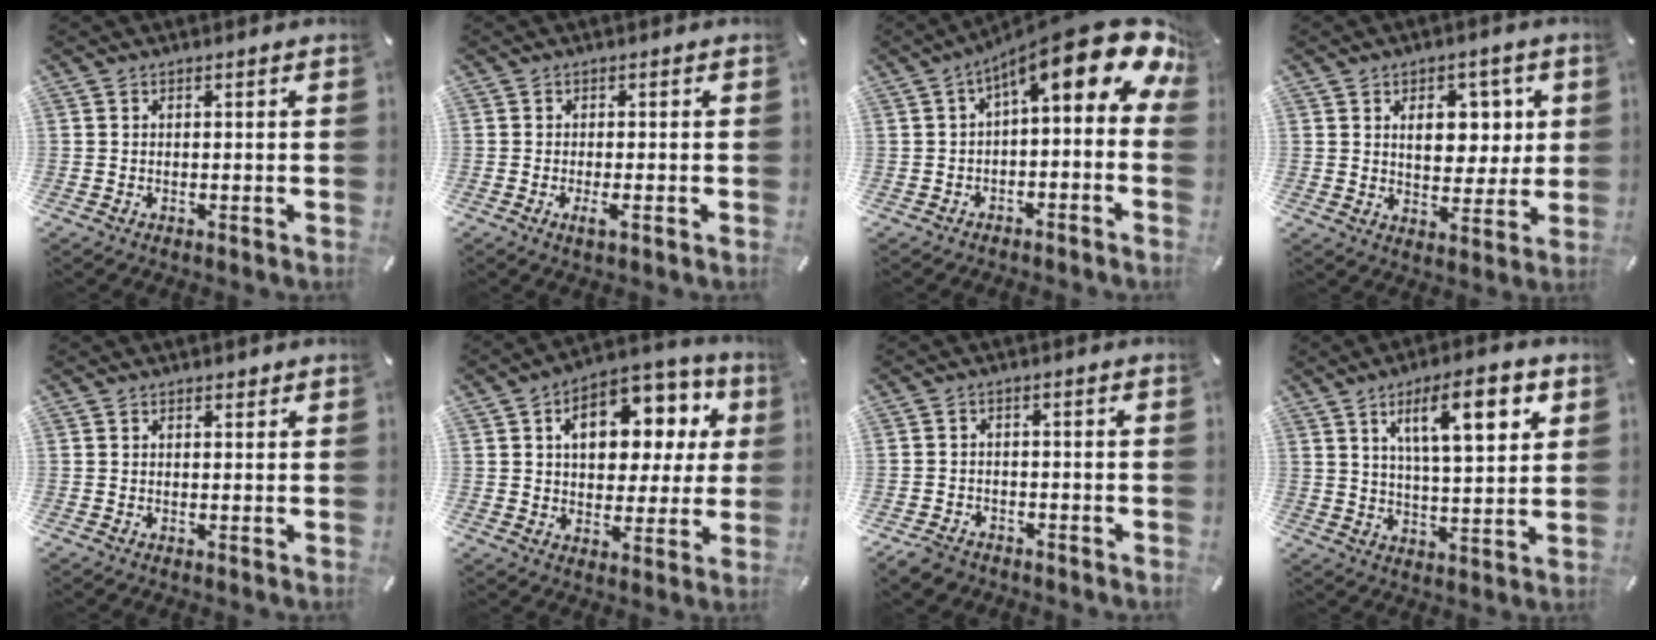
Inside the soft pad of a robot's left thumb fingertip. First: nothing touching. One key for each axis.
{"total": 2.4, "fx": -0.7, "fy": 0.4, "fz": 2.3, "tx": -0.037, "ty": -0.004, "tz": -0.011}
{"total": 15.4, "fx": 7.3, "fy": 4.8, "fz": 12.7, "tx": -0.191, "ty": -0.057, "tz": 0.117}
{"total": 9.2, "fx": 3.1, "fy": 6.7, "fz": 5.6, "tx": -0.070, "ty": -0.011, "tz": 0.047}
{"total": 0.6, "fx": 0.4, "fy": 0.5, "fz": 0.0, "tx": 0.008, "ty": -0.001, "tz": 0.005}
{"total": 14.8, "fx": 4.8, "fy": 10.0, "fz": 9.9, "tx": -0.139, "ty": -0.021, "tz": 0.083}
{"total": 3.7, "fx": -2.9, "fy": 2.1, "fz": 0.7, "tx": -0.023, "ty": 0.014, "tz": -0.060}
{"total": 14.7, "fx": 7.0, "fy": 5.0, "fz": 11.9, "tx": -0.185, "ty": -0.013, "tz": 0.108}